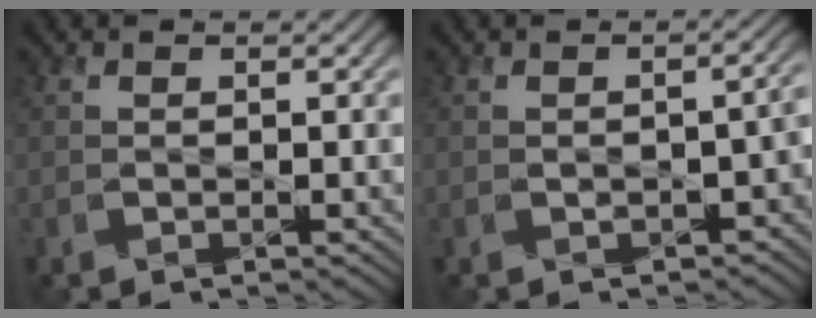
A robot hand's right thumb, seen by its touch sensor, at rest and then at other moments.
{"total": 3.5, "force": [-1.2, 1.8, 2.7], "torque": [-0.030, -0.003, -0.011]}